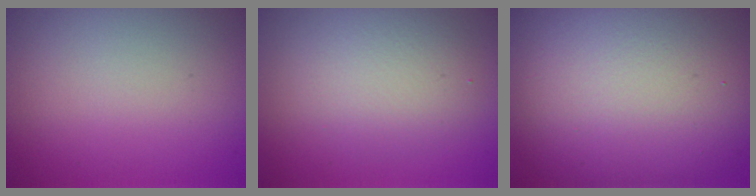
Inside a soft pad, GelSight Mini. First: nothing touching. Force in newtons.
{"total": 3.6, "press": 3.6, "slide": 0.3}
{"total": 15.8, "press": 15.8, "slide": 1.3}